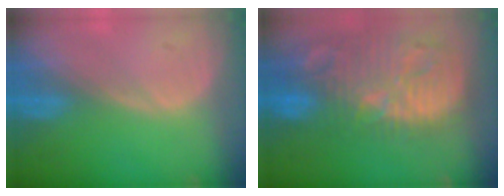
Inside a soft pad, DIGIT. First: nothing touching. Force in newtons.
{"total": 14.6, "press": 12.6, "slide": 7.3}